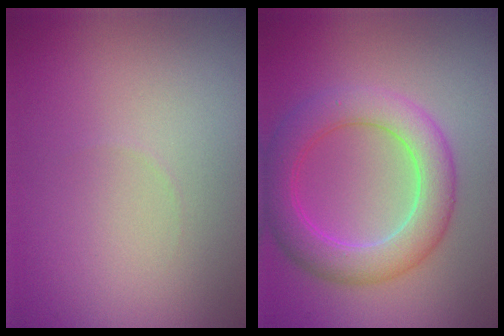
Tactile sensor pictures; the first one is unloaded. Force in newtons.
{"total": 5.4, "press": 5.4, "slide": 0.1}